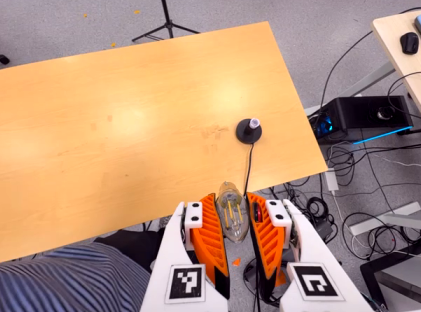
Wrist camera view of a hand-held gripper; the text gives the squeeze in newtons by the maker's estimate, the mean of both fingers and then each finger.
{"total": 20.4, "left": 23.8, "right": 17.0}